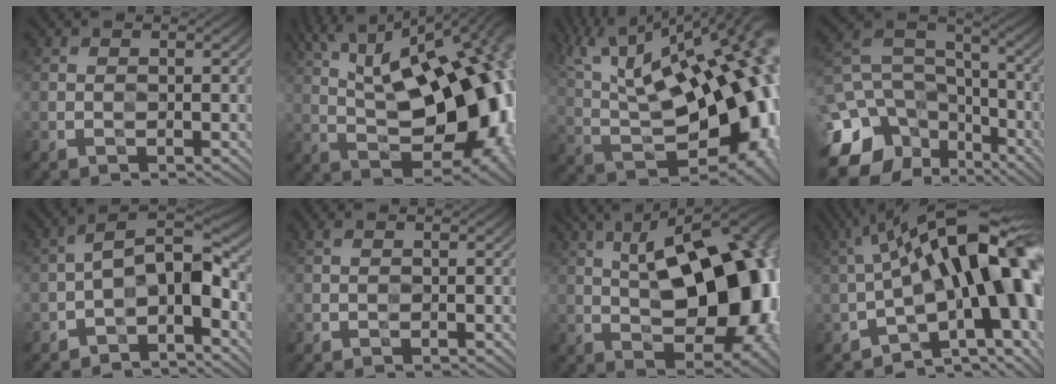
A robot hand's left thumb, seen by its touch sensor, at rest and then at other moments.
{"total": 19.6, "force": [4.9, 8.9, 16.8], "torque": [-0.236, 0.037, 0.069]}
{"total": 21.7, "force": [6.2, 9.1, 18.7], "torque": [-0.300, 0.048, 0.140]}
{"total": 14.9, "force": [-8.0, 10.6, 6.9], "torque": [-0.212, -0.026, -0.111]}
{"total": 6.7, "force": [-3.2, 2.8, 5.1], "torque": [-0.074, 0.016, -0.073]}
{"total": 0.6, "force": [0.2, 0.3, 0.5], "torque": [-0.011, 0.005, -0.001]}
{"total": 17.8, "force": [3.2, 8.2, 15.5], "torque": [-0.217, 0.033, 0.035]}
{"total": 19.4, "force": [0.5, 7.7, 17.8], "torque": [-0.255, 0.008, 0.020]}